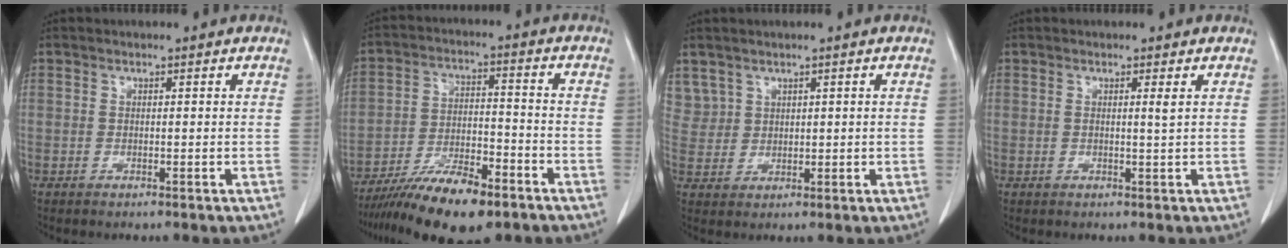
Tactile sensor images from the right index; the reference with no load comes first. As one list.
[{"total": 13.5, "force": [-9.8, 3.4, 8.6], "torque": [-0.149, -0.011, -0.170]}, {"total": 3.7, "force": [2.5, 2.8, 0.1], "torque": [0.006, 0.007, 0.057]}, {"total": 1.0, "force": [0.4, -0.3, 0.9], "torque": [-0.020, -0.003, 0.006]}]